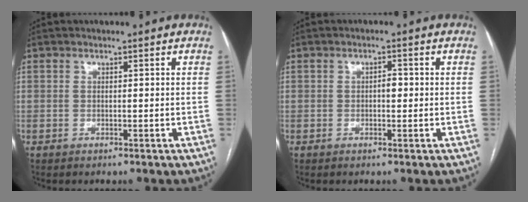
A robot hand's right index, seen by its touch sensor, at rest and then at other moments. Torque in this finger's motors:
{"motor_torque": [0.60, 0.19, 0.00, 0.02]}